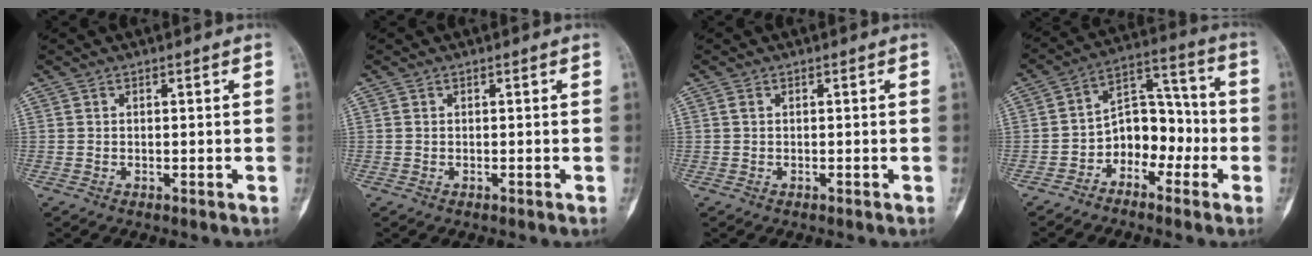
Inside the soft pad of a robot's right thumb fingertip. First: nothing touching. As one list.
[{"total": 0.0}, {"total": 0.5, "force": [0.1, 0.3, 0.4], "torque": [-0.009, 0.002, 0.001]}, {"total": 10.2, "force": [-3.5, 7.2, 6.2], "torque": [-0.057, 0.059, -0.069]}]